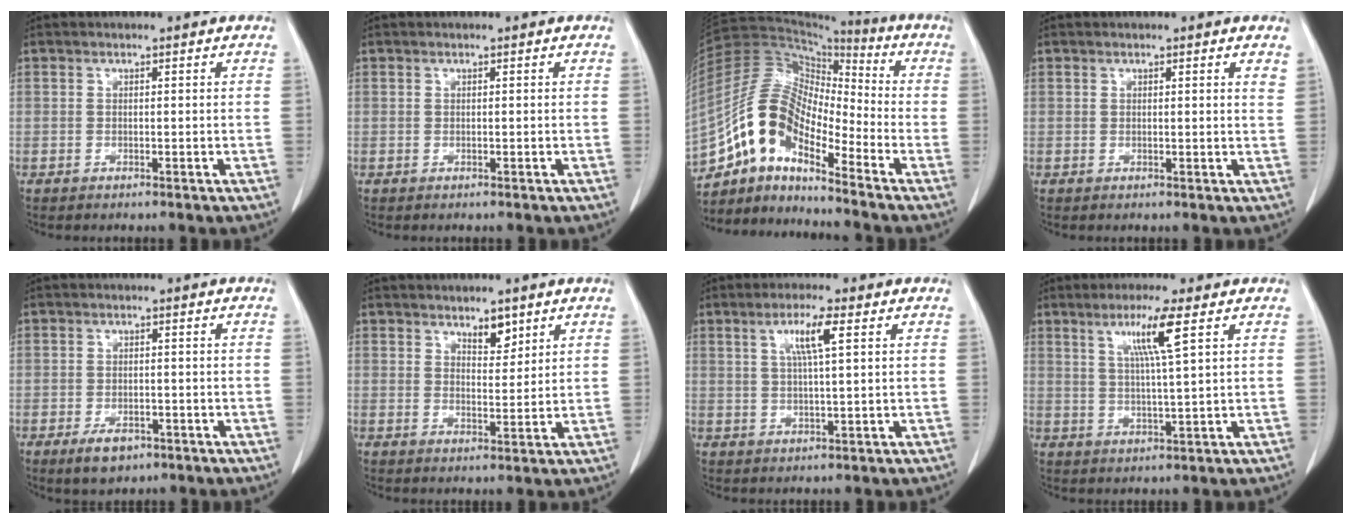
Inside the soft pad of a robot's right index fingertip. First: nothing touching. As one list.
[{"total": 0.0}, {"total": 14.8, "force": [-9.7, 5.5, 9.8], "torque": [-0.196, 0.042, -0.180]}, {"total": 1.9, "force": [1.0, 0.4, 1.6], "torque": [-0.029, 0.002, 0.009]}, {"total": 4.9, "force": [-2.9, 2.8, 2.9], "torque": [-0.050, -0.001, -0.038]}, {"total": 3.8, "force": [2.5, 1.8, 2.3], "torque": [-0.036, -0.003, 0.046]}, {"total": 5.7, "force": [2.0, 0.6, 5.3], "torque": [-0.100, 0.005, 0.039]}, {"total": 7.2, "force": [3.2, -0.5, 6.5], "torque": [-0.121, -0.003, 0.060]}]